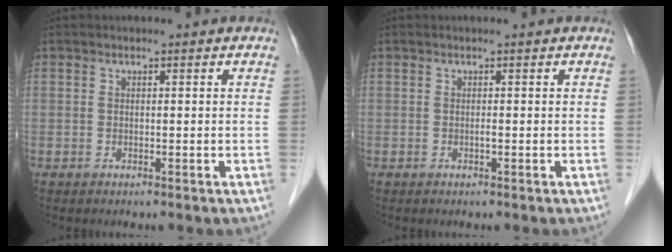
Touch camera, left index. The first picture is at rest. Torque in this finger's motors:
{"motor_torque": [0.21, 0.03, -0.06, 0.00]}